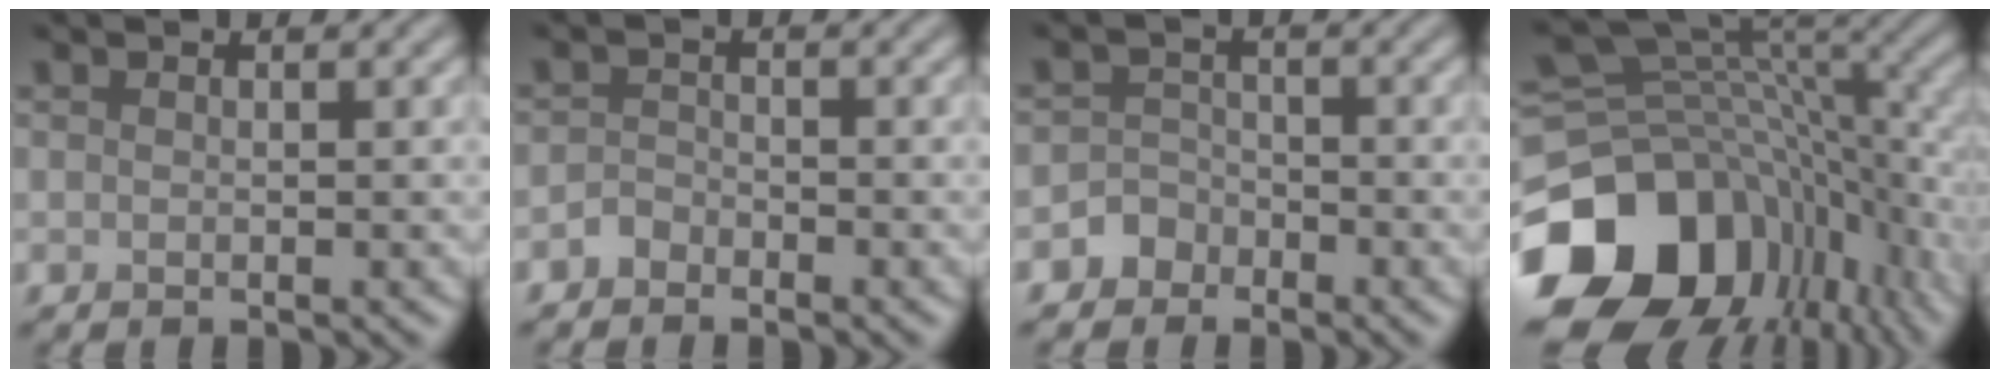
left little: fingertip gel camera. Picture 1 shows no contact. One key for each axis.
{"total": 1.3, "fx": -1.1, "fy": 0.7, "fz": 0.2, "tx": -0.001, "ty": 0.006, "tz": -0.024}
{"total": 2.0, "fx": -1.3, "fy": 1.5, "fz": 0.1, "tx": 0.015, "ty": 0.010, "tz": -0.033}
{"total": 17.1, "fx": -6.5, "fy": 12.4, "fz": 9.9, "tx": -0.208, "ty": -0.027, "tz": -0.093}